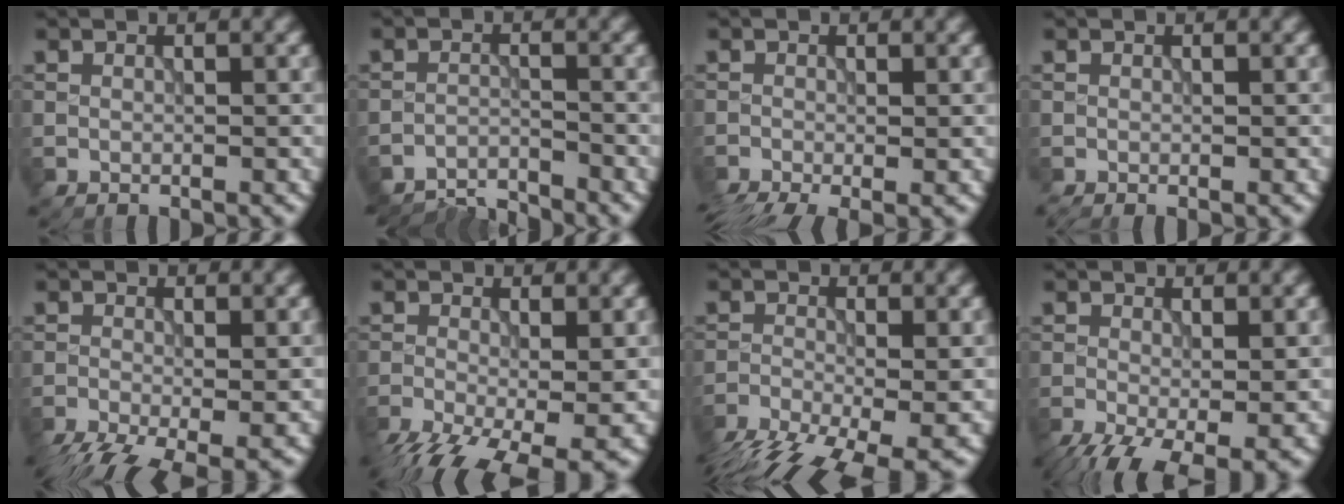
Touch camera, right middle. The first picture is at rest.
{"total": 4.3, "force": [-4.3, 0.4, 0.6], "torque": [-0.013, -0.010, -0.077]}
{"total": 5.1, "force": [-3.3, 1.5, 3.6], "torque": [-0.066, -0.023, -0.055]}
{"total": 0.6, "force": [-0.2, 0.1, 0.5], "torque": [-0.008, -0.004, -0.004]}
{"total": 6.6, "force": [-4.0, 2.1, 4.8], "torque": [-0.090, -0.024, -0.072]}
{"total": 9.9, "force": [-5.3, 3.9, 7.4], "torque": [-0.142, -0.040, -0.088]}
{"total": 10.3, "force": [-7.3, 3.4, 6.4], "torque": [-0.138, -0.047, -0.116]}
{"total": 7.7, "force": [-4.0, 2.9, 5.9], "torque": [-0.120, -0.028, -0.062]}